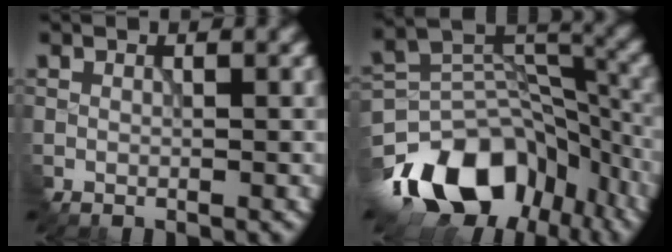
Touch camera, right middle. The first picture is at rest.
{"total": 14.3, "force": [-8.3, 9.0, 7.4], "torque": [-0.151, 0.000, -0.136]}